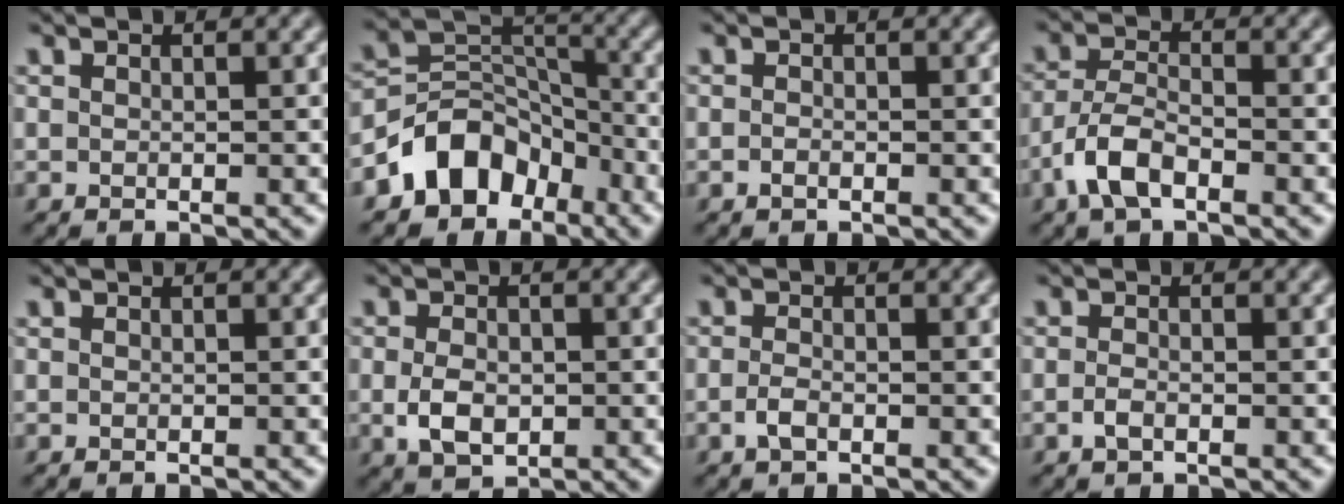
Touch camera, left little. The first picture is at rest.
{"total": 6.9, "force": [-4.3, 4.8, 2.4], "torque": [-0.013, 0.005, -0.087]}
{"total": 0.6, "force": [-0.4, 0.3, 0.3], "torque": [-0.005, -0.002, -0.009]}
{"total": 4.1, "force": [-2.4, 1.7, 2.8], "torque": [-0.056, 0.004, -0.056]}
{"total": 0.0}
{"total": 3.1, "force": [-0.6, 2.1, 2.2], "torque": [-0.046, -0.002, -0.012]}
{"total": 1.5, "force": [-0.7, 0.6, 1.1], "torque": [-0.024, 0.001, -0.017]}
{"total": 1.1, "force": [-0.6, 0.5, 0.8], "torque": [-0.018, 0.001, -0.014]}